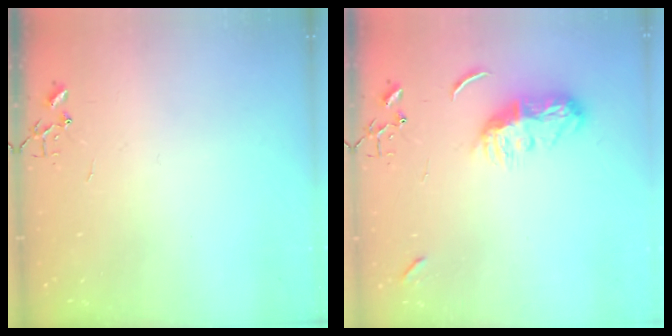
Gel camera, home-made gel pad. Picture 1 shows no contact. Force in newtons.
{"total": 9.1, "press": 9.1, "slide": 0.8}